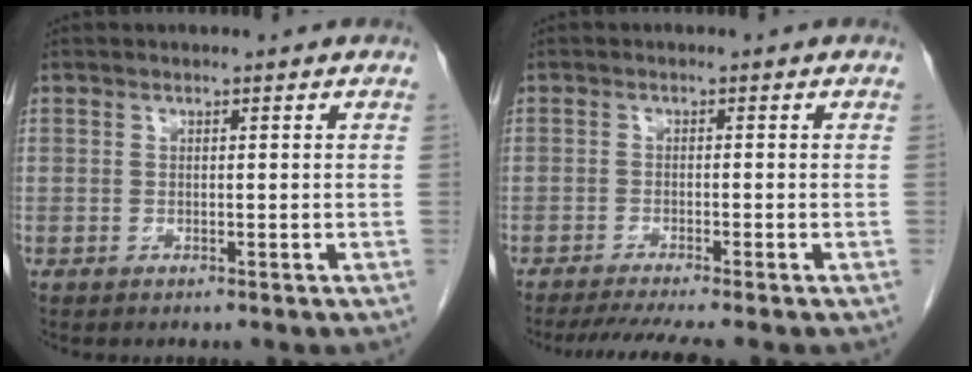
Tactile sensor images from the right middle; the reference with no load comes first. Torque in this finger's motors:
{"motor_torque": [0.45, -0.35, 0.06, 0.03]}